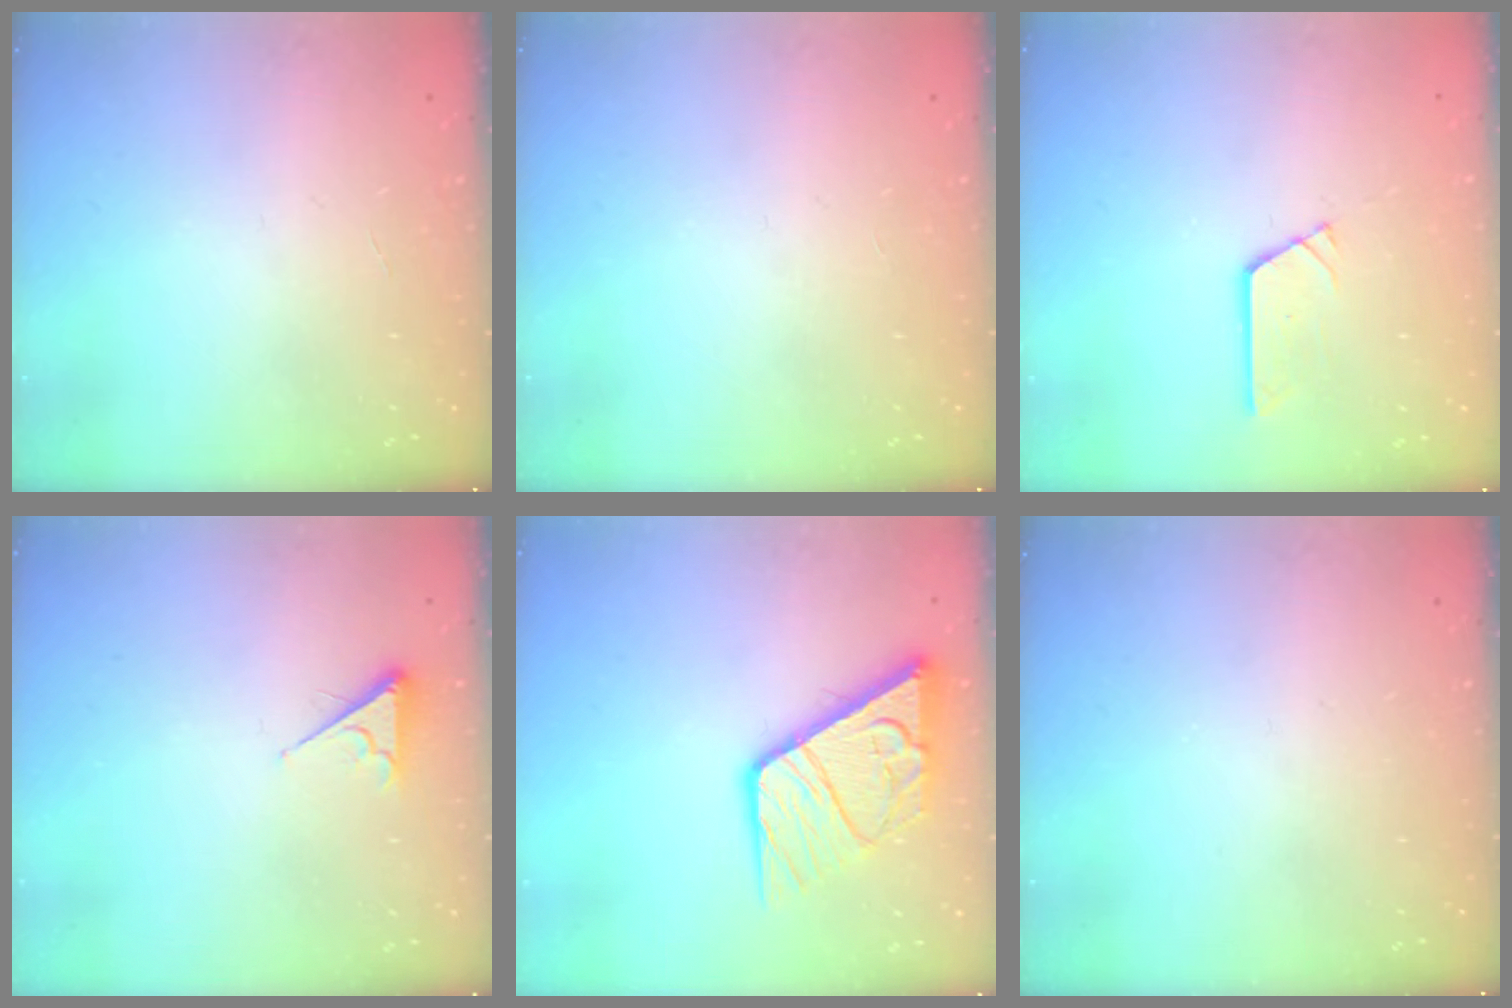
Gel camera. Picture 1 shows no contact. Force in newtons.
{"total": 0.0}
{"total": 3.6, "press": 3.6, "slide": 0.0}
{"total": 3.3, "press": 3.2, "slide": 0.4}
{"total": 14.2, "press": 14.1, "slide": 1.7}
{"total": 0.0}